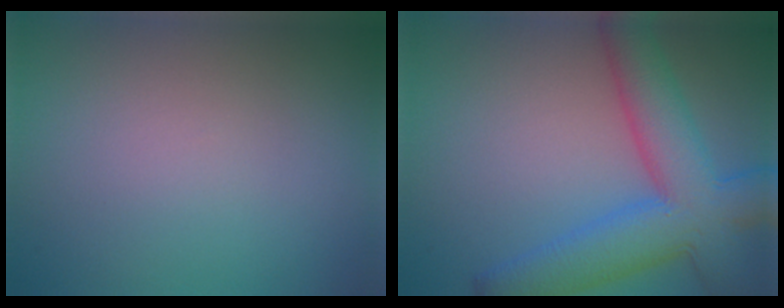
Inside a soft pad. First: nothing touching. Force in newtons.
{"total": 9.4, "press": 9.4, "slide": 0.4}